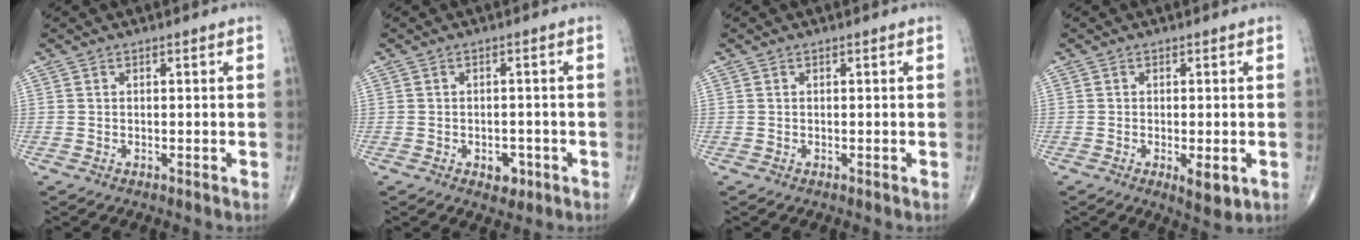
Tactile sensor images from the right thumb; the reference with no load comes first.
{"total": 3.2, "force": [-1.5, 2.1, 1.8], "torque": [-0.007, 0.009, -0.017]}
{"total": 0.0}
{"total": 4.3, "force": [-1.3, 1.6, 3.8], "torque": [-0.056, -0.011, -0.017]}